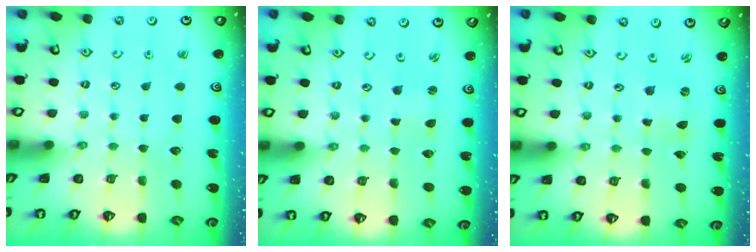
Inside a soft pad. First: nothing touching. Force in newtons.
{"total": 0.0}
{"total": 0.6, "press": 0.6, "slide": 0.1}